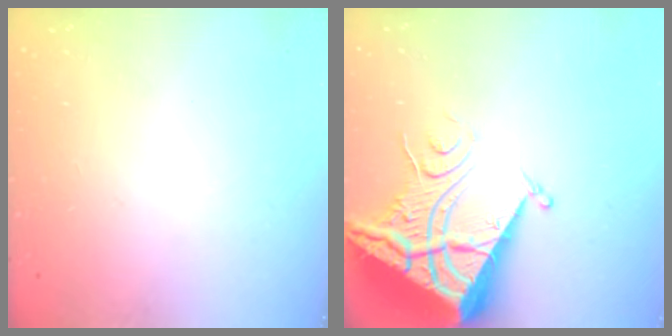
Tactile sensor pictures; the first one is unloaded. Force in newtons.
{"total": 12.7, "press": 12.6, "slide": 1.2}